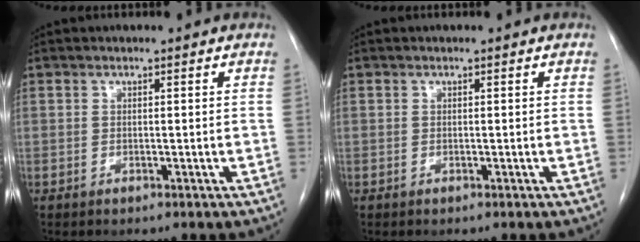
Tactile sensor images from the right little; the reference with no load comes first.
{"total": 0.0}